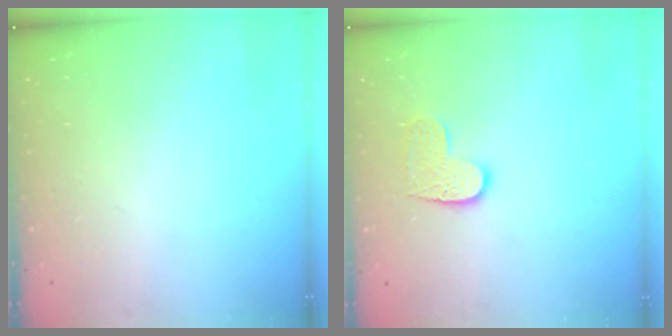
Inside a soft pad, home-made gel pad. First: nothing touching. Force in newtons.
{"total": 6.4, "press": 6.4, "slide": 0.3}